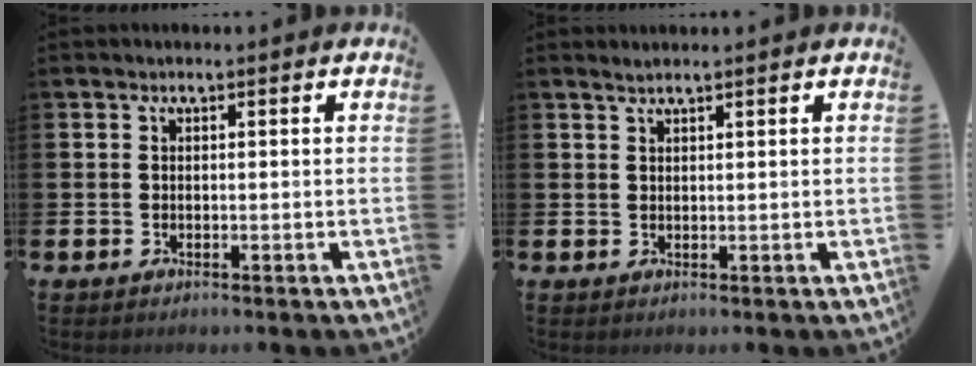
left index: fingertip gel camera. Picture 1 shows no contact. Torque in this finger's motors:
{"motor_torque": [-0.02, -0.35, -0.02, -0.01]}